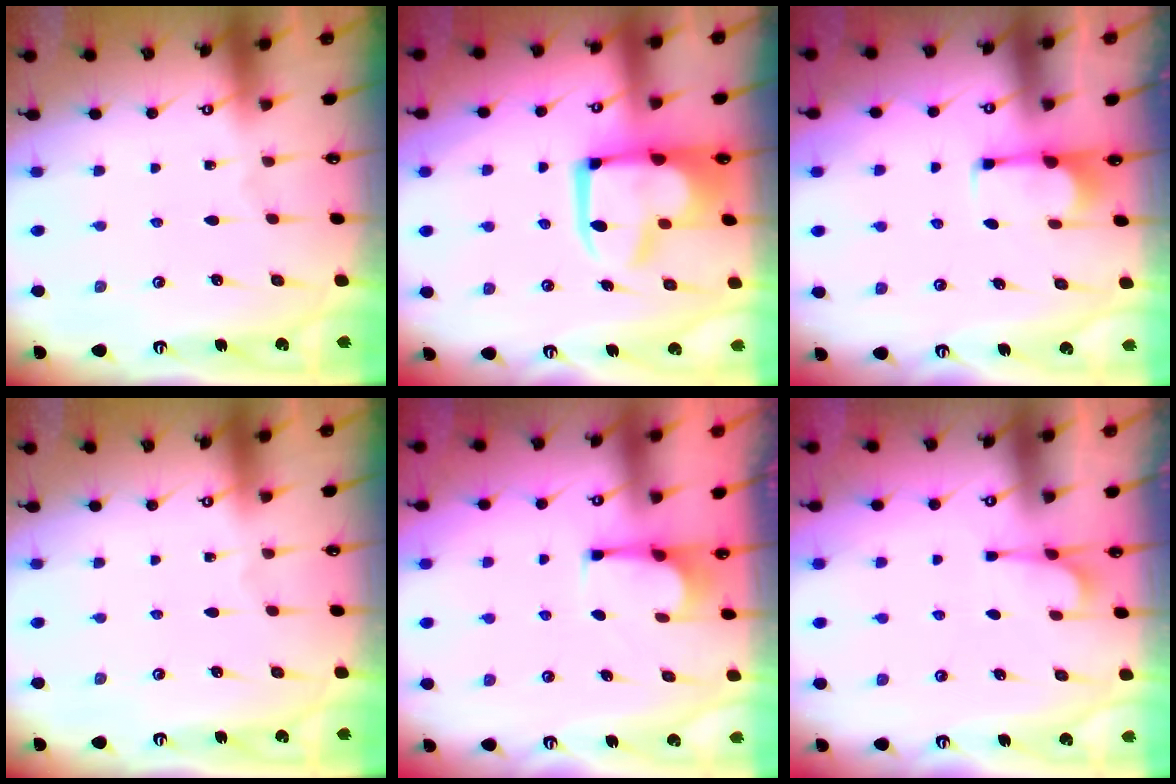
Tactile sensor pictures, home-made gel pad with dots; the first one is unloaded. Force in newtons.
{"total": 13.7, "press": 13.7, "slide": 1.1}
{"total": 0.0}
{"total": 0.0}
{"total": 4.8, "press": 4.7, "slide": 0.5}
{"total": 6.3, "press": 6.2, "slide": 1.1}